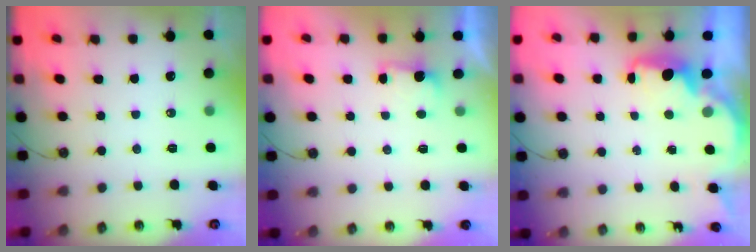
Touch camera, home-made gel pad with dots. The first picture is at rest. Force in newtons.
{"total": 2.3, "press": 2.1, "slide": 1.0}
{"total": 2.4, "press": 2.3, "slide": 0.8}